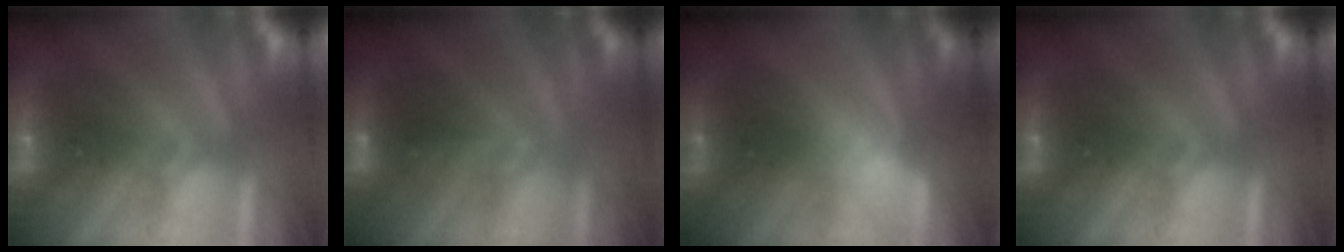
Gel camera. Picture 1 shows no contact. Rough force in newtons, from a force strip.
{"total": 3.0}
{"total": 2.9}
{"total": 0.0}